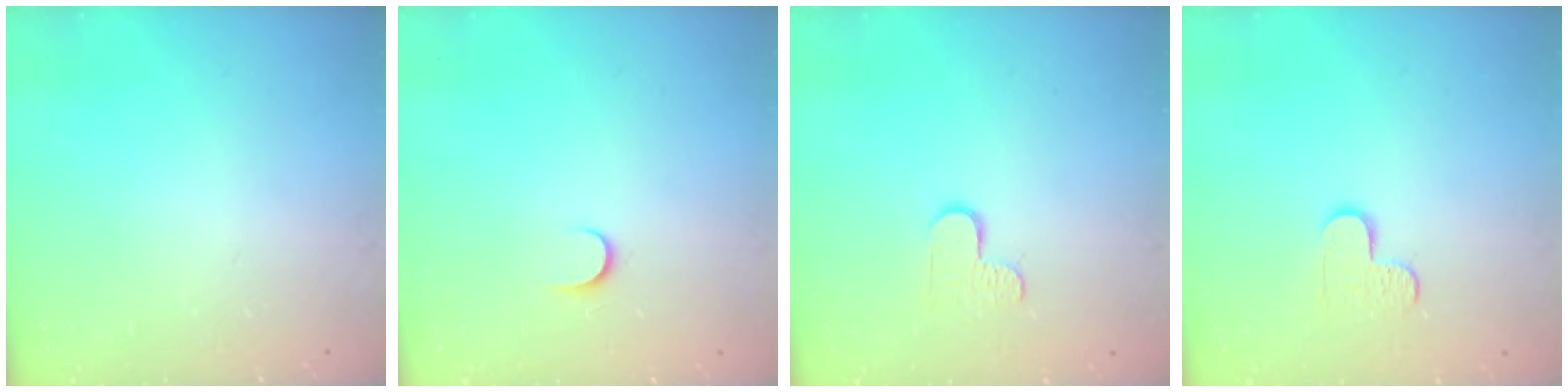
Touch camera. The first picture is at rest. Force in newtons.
{"total": 5.3, "press": 5.3, "slide": 0.5}
{"total": 5.5, "press": 5.5, "slide": 0.4}
{"total": 5.3, "press": 5.3, "slide": 0.3}